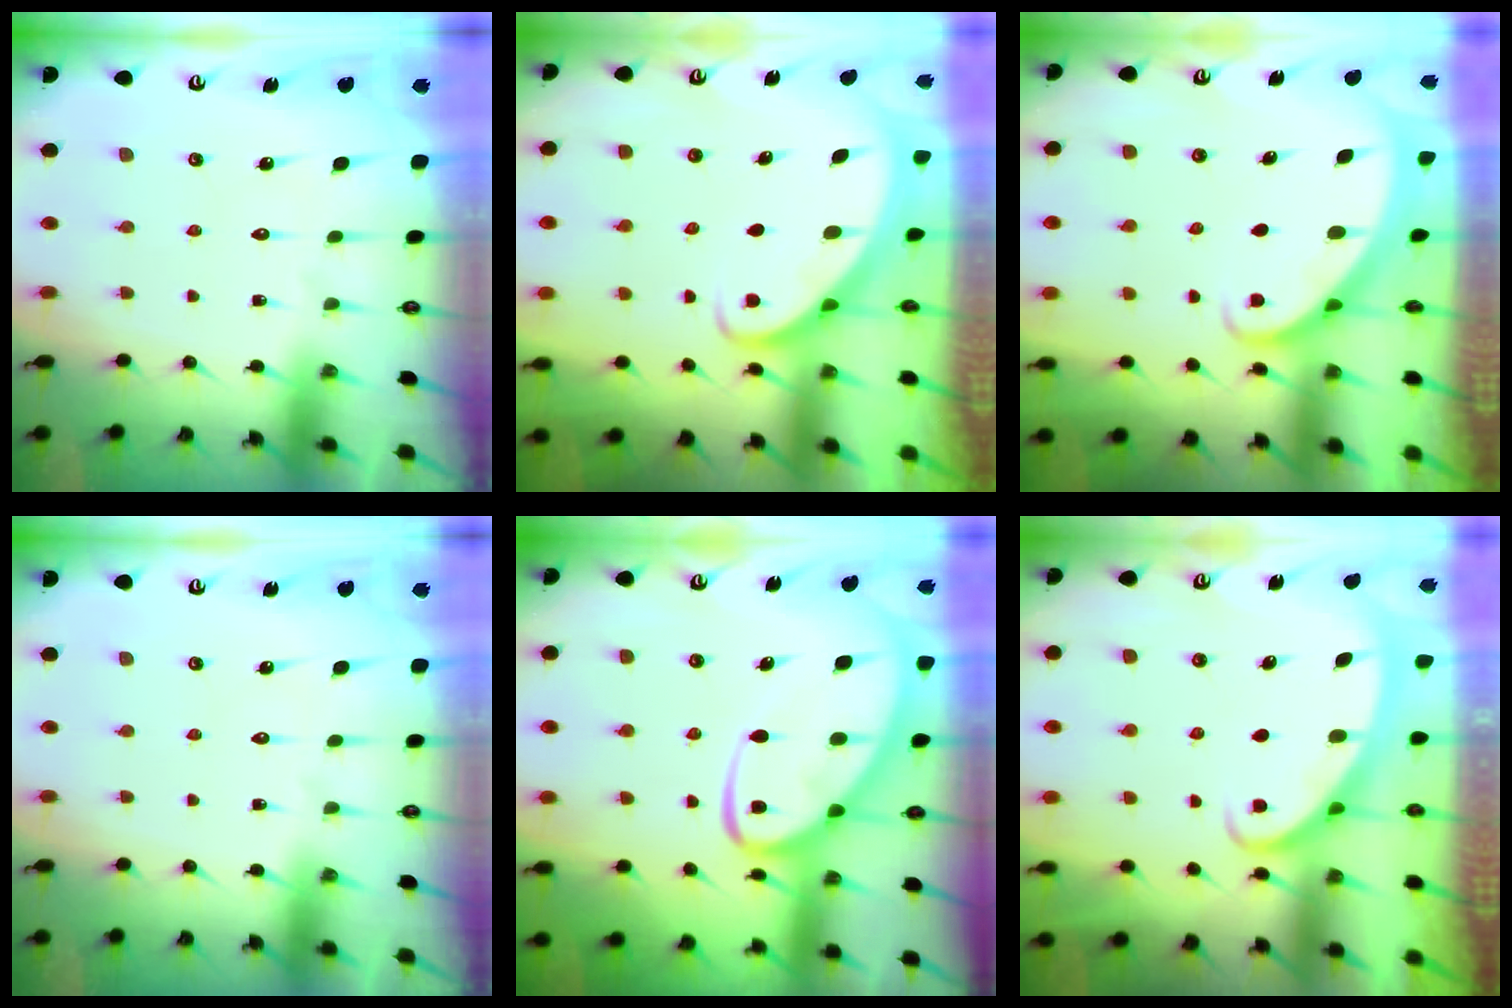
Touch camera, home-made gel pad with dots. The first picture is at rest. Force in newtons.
{"total": 2.7, "press": 2.7, "slide": 0.2}
{"total": 1.8, "press": 1.8, "slide": 0.1}
{"total": 0.0}
{"total": 10.9, "press": 10.9, "slide": 1.1}
{"total": 2.5, "press": 2.5, "slide": 0.4}